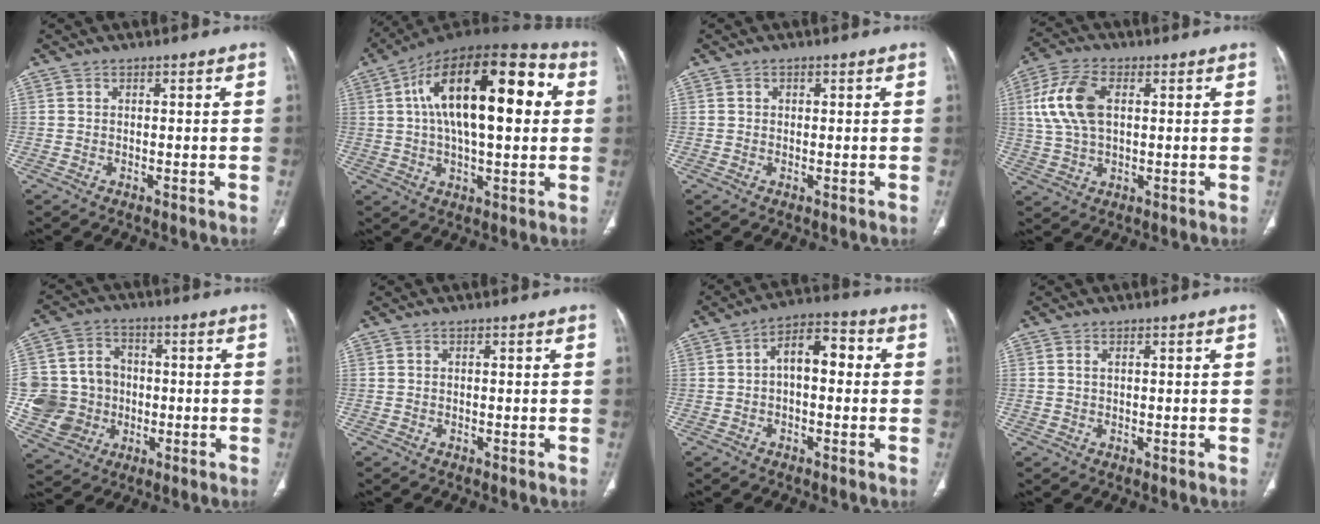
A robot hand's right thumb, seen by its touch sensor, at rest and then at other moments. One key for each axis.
{"total": 25.2, "fx": 5.1, "fy": 11.0, "fz": 22.1, "tx": -0.345, "ty": 0.027, "tz": 0.071}
{"total": 0.6, "fx": 0.1, "fy": 0.6, "fz": 0.2, "tx": 0.003, "ty": 0.001, "tz": 0.000}
{"total": 11.1, "fx": 2.2, "fy": 6.3, "fz": 8.9, "tx": -0.191, "ty": 0.010, "tz": 0.043}
{"total": 14.4, "fx": -1.6, "fy": 13.2, "fz": 5.7, "tx": -0.089, "ty": 0.019, "tz": -0.017}
{"total": 0.0}
{"total": 8.3, "fx": 0.5, "fy": 4.6, "fz": 6.9, "tx": -0.090, "ty": 0.033, "tz": -0.001}
{"total": 0.8, "fx": 0.4, "fy": 0.4, "fz": 0.6, "tx": -0.014, "ty": 0.004, "tz": 0.010}